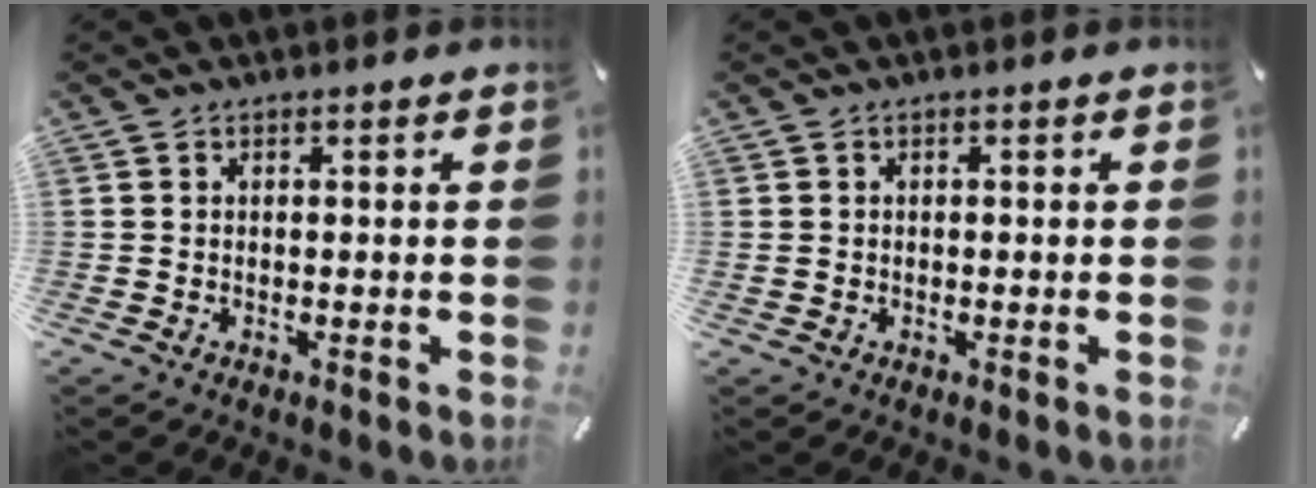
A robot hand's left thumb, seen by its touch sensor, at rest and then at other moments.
{"total": 0.7, "force": [-0.1, 0.6, 0.3], "torque": [-0.005, 0.004, -0.003]}